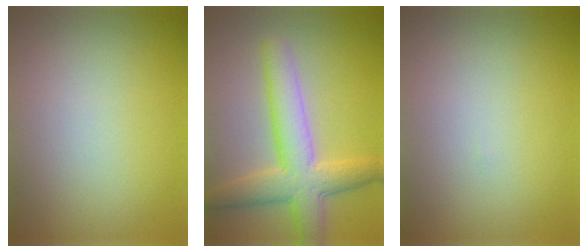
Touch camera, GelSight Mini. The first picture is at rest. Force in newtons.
{"total": 5.5, "press": 5.5, "slide": 0.4}
{"total": 0.0}